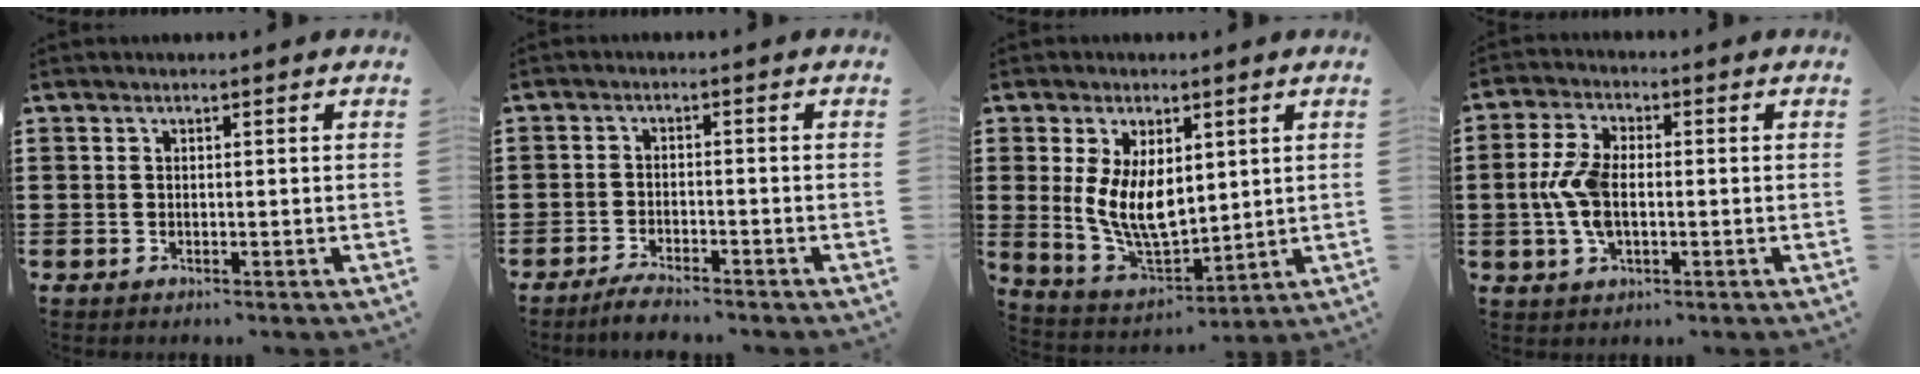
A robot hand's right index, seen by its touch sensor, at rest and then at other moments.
{"total": 2.4, "force": [-2.3, 0.0, 0.5], "torque": [-0.012, 0.002, -0.046]}
{"total": 8.4, "force": [1.5, 4.8, 6.7], "torque": [-0.136, 0.000, 0.027]}
{"total": 6.7, "force": [-0.5, 3.4, 5.7], "torque": [-0.139, -0.004, -0.018]}